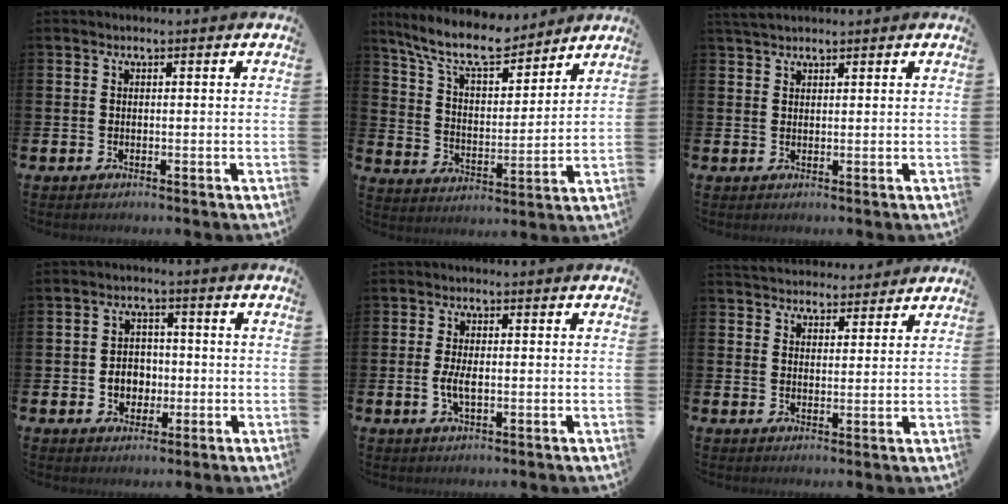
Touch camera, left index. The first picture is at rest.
{"total": 10.0, "force": [8.8, 2.6, 3.9], "torque": [-0.103, -0.050, 0.156]}
{"total": 2.4, "force": [2.2, 0.7, 0.8], "torque": [-0.010, -0.005, 0.038]}
{"total": 3.8, "force": [-0.7, 3.3, 1.9], "torque": [-0.022, -0.001, -0.023]}
{"total": 3.0, "force": [-0.3, 1.2, 2.7], "torque": [-0.044, -0.001, -0.007]}
{"total": 4.3, "force": [4.2, 1.1, -0.2], "torque": [-0.008, -0.024, 0.075]}